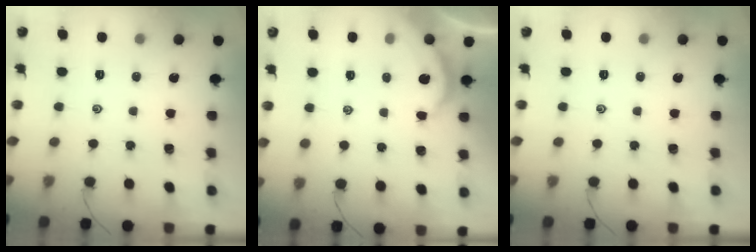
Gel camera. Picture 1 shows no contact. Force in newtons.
{"total": 2.6, "press": 2.6, "slide": 0.2}
{"total": 0.0}